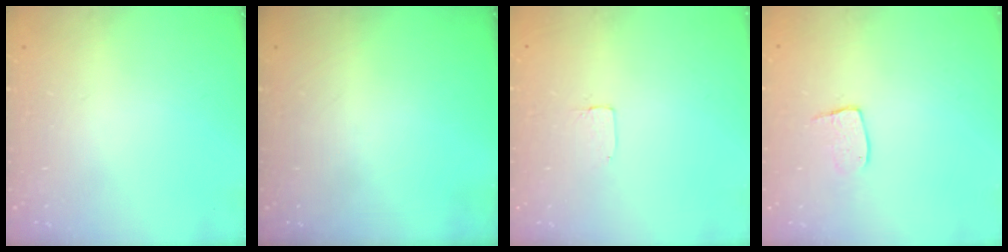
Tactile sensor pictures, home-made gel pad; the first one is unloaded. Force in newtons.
{"total": 0.0}
{"total": 2.0, "press": 2.0, "slide": 0.0}
{"total": 7.4, "press": 7.4, "slide": 0.4}